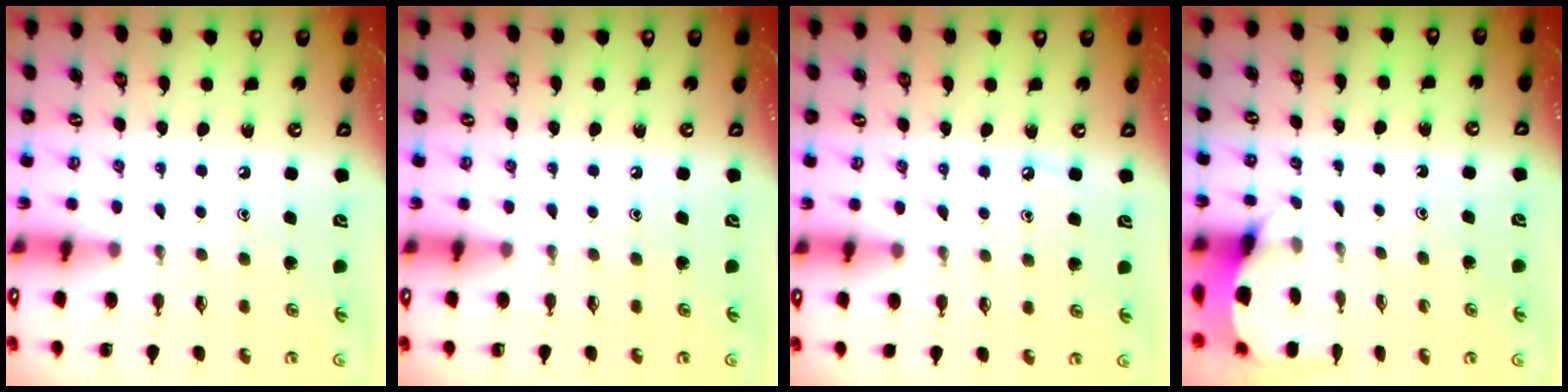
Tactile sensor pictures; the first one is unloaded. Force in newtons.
{"total": 0.0}
{"total": 4.0, "press": 4.0, "slide": 0.6}
{"total": 5.2, "press": 5.2, "slide": 0.1}